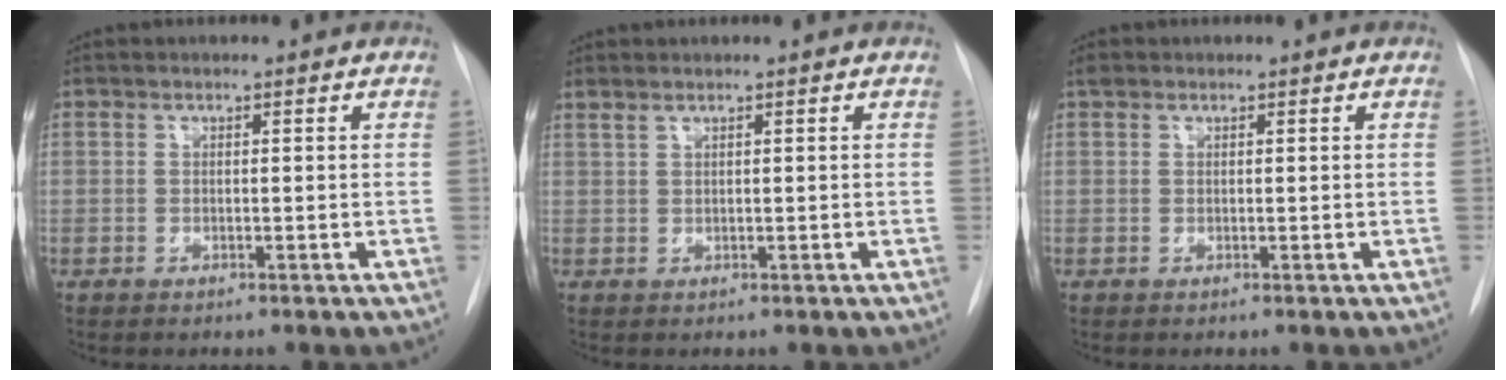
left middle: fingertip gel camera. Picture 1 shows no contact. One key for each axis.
{"total": 0.9, "fx": 0.8, "fy": 0.0, "fz": 0.4, "tx": -0.016, "ty": 0.009, "tz": 0.022}
{"total": 0.8, "fx": 0.6, "fy": 0.5, "fz": 0.1, "tx": -0.008, "ty": 0.014, "tz": 0.010}